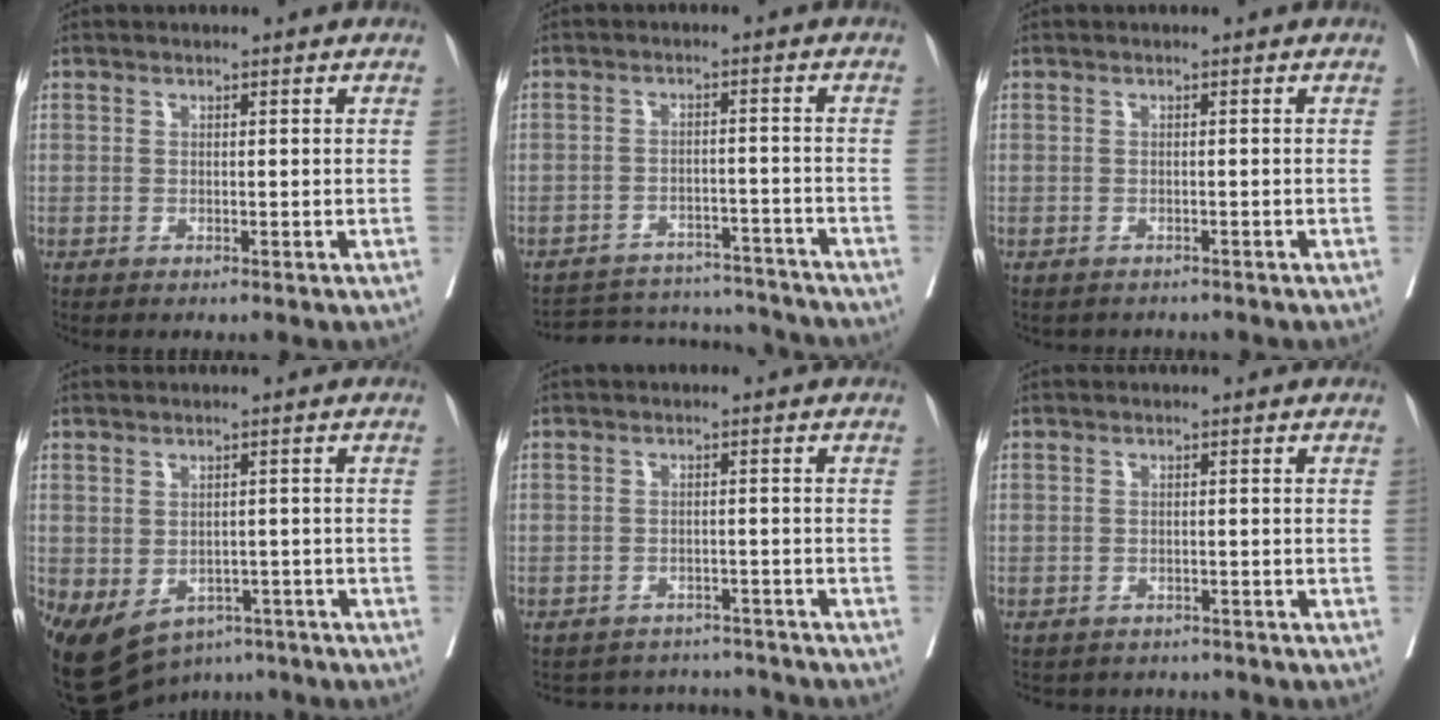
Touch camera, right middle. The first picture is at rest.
{"total": 13.7, "force": [-13.3, 2.8, 1.9], "torque": [-0.032, 0.017, -0.177]}
{"total": 2.3, "force": [-2.0, 1.0, 0.2], "torque": [-0.008, -0.001, -0.028]}
{"total": 10.9, "force": [-6.4, 7.2, 4.9], "torque": [-0.095, 0.006, -0.089]}
{"total": 7.3, "force": [-6.8, 2.7, -0.8], "torque": [0.018, 0.025, -0.084]}
{"total": 4.8, "force": [-4.3, 2.2, 0.0], "torque": [0.004, 0.001, -0.054]}